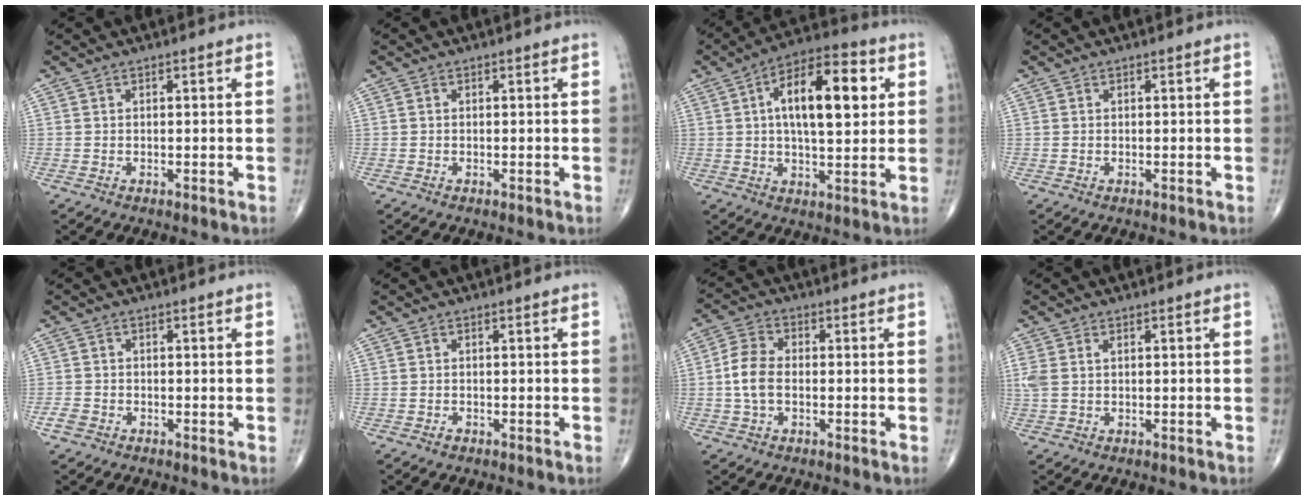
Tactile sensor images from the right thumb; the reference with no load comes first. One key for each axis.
{"total": 0.0}
{"total": 15.8, "fx": 3.6, "fy": 6.9, "fz": 13.8, "tx": -0.203, "ty": 0.013, "tz": 0.050}
{"total": 0.0}
{"total": 2.1, "fx": -1.0, "fy": 1.5, "fz": 1.0, "tx": -0.019, "ty": 0.000, "tz": -0.023}
{"total": 0.6, "fx": -0.4, "fy": 0.4, "fz": 0.2, "tx": -0.002, "ty": 0.000, "tz": -0.008}
{"total": 6.5, "fx": -0.5, "fy": 4.1, "fz": 5.0, "tx": -0.105, "ty": 0.016, "tz": -0.018}
{"total": 3.7, "fx": 0.7, "fy": 2.3, "fz": 2.8, "tx": -0.093, "ty": 0.014, "tz": 0.018}